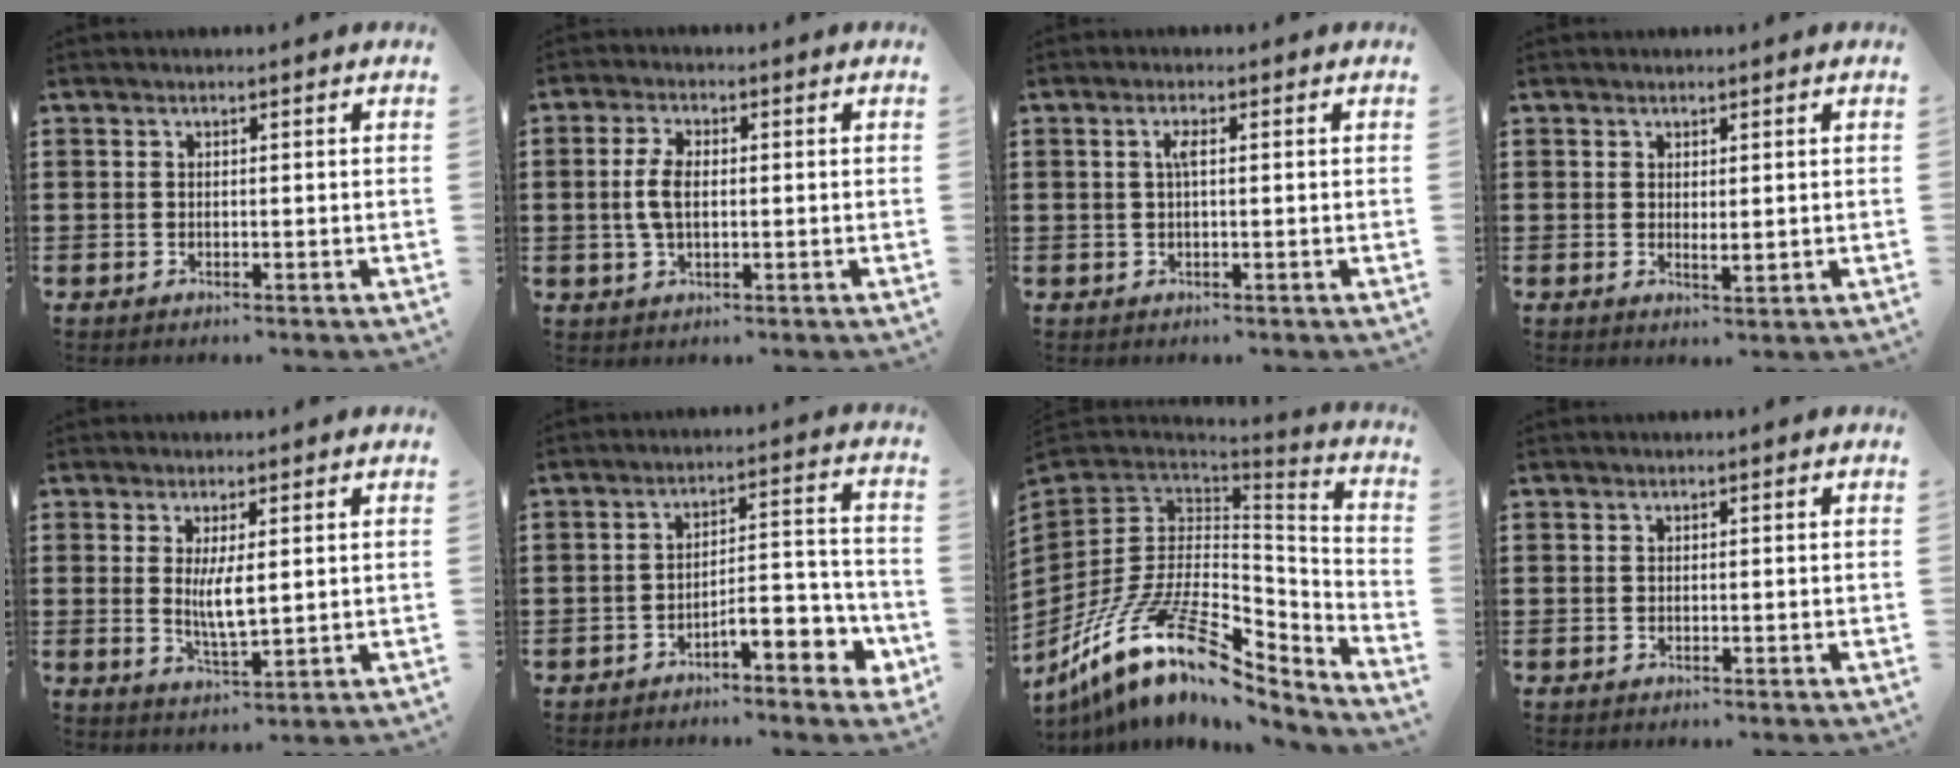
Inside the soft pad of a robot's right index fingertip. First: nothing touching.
{"total": 5.0, "force": [0.2, 2.4, 4.3], "torque": [-0.109, 0.000, -0.006]}
{"total": 2.0, "force": [0.4, 0.4, 1.9], "torque": [-0.038, 0.003, 0.004]}
{"total": 1.4, "force": [0.6, 0.4, 1.2], "torque": [-0.023, -0.001, 0.013]}
{"total": 5.0, "force": [0.7, 1.5, 4.7], "torque": [-0.083, -0.004, 0.011]}
{"total": 5.6, "force": [-3.8, 1.5, 3.8], "torque": [-0.057, -0.007, -0.075]}
{"total": 18.1, "force": [-8.9, 8.7, 13.1], "torque": [-0.287, 0.022, -0.163]}
{"total": 0.0}